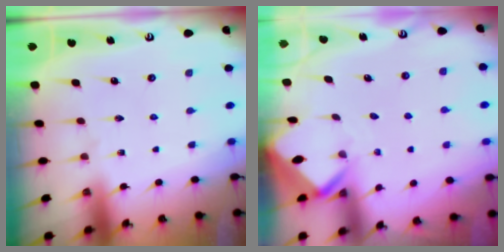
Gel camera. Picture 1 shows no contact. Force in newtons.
{"total": 2.8, "press": 2.8, "slide": 0.2}